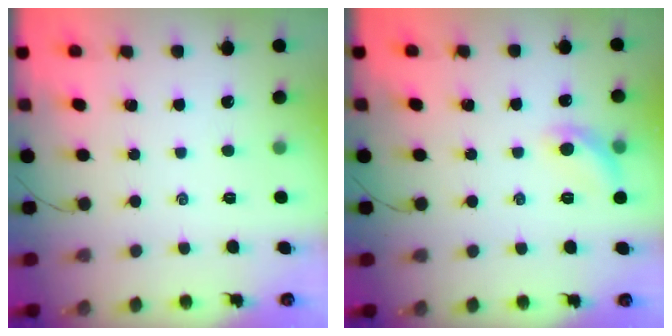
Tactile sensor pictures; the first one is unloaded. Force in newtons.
{"total": 8.1, "press": 8.1, "slide": 0.7}